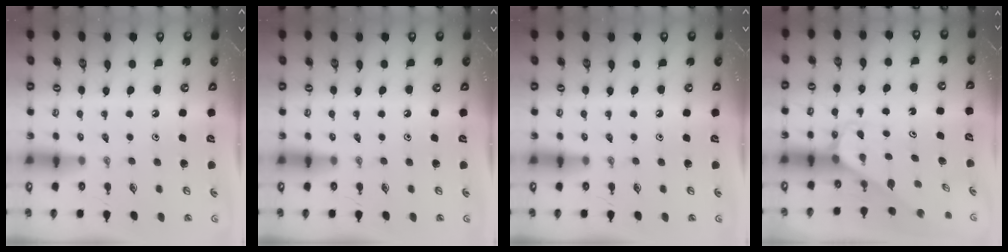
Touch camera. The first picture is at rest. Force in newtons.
{"total": 0.0}
{"total": 0.0}
{"total": 2.5, "press": 2.5, "slide": 0.1}